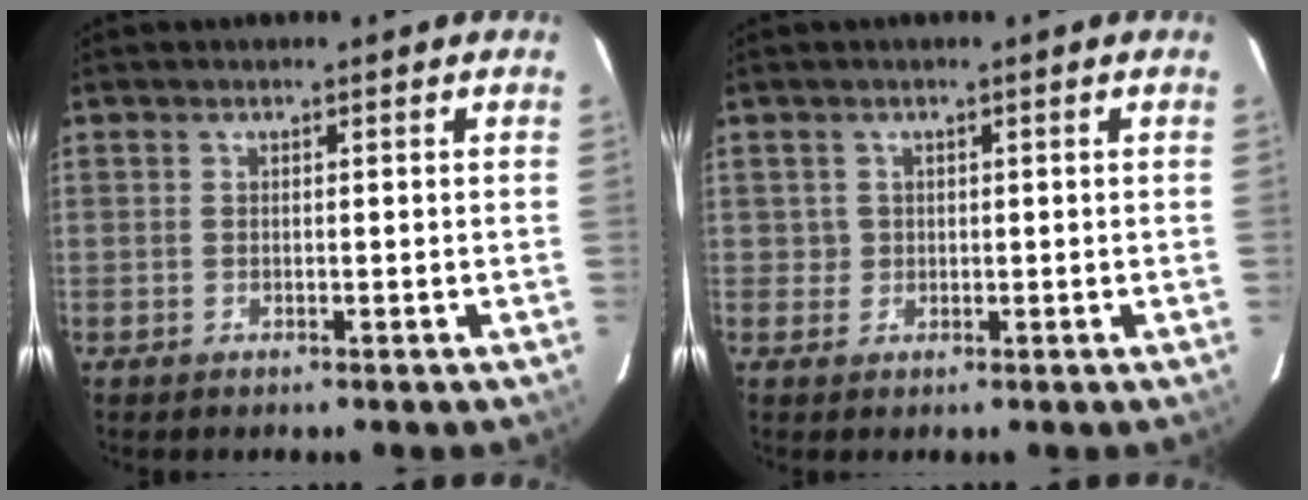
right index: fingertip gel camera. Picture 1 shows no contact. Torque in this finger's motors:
{"motor_torque": [-0.06, 0.01, 0.05, 0.00]}